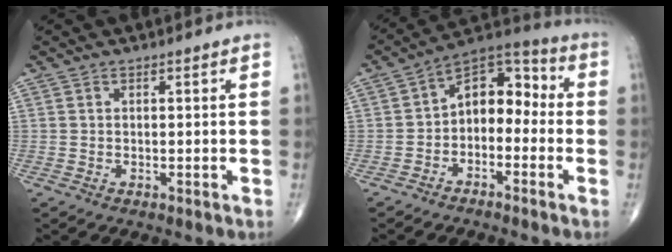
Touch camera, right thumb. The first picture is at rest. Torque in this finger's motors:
{"motor_torque": [-0.15, 0.55, 0.56, 0.10, 0.01]}